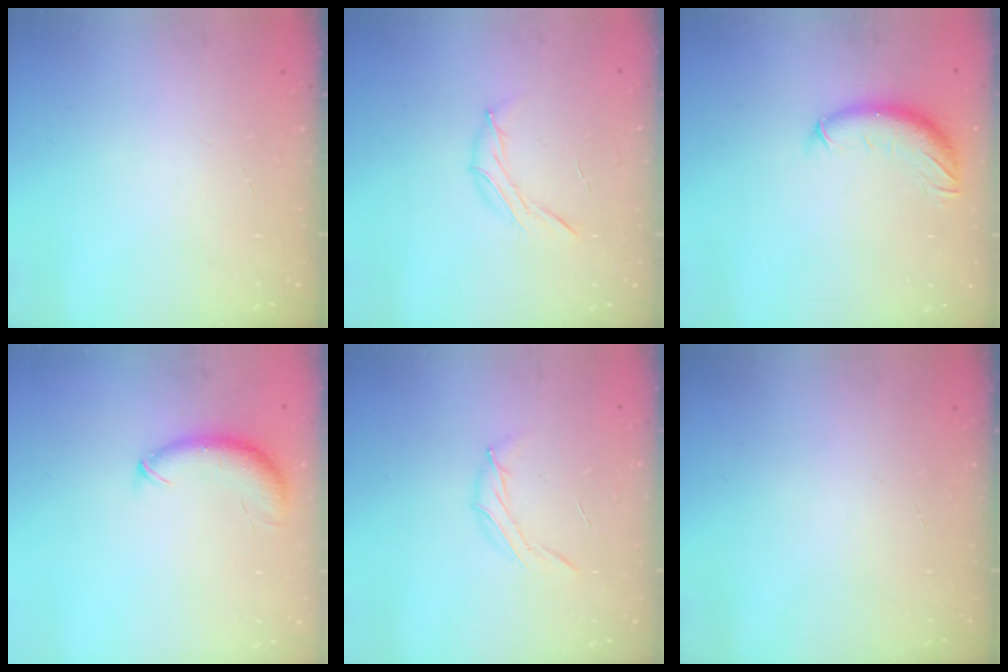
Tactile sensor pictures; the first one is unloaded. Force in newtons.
{"total": 7.0, "press": 6.9, "slide": 1.4}
{"total": 10.2, "press": 10.0, "slide": 2.1}
{"total": 8.7, "press": 8.6, "slide": 1.6}
{"total": 6.8, "press": 6.8, "slide": 0.5}
{"total": 0.0}